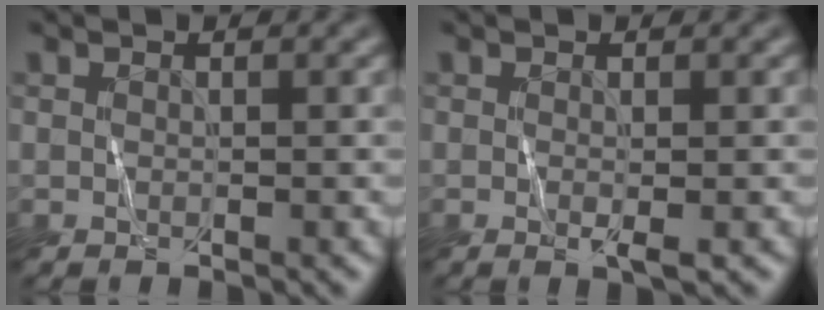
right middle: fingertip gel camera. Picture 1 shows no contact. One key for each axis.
{"total": 1.1, "fx": 0.1, "fy": 0.1, "fz": 1.1, "tx": -0.019, "ty": -0.006, "tz": 0.000}